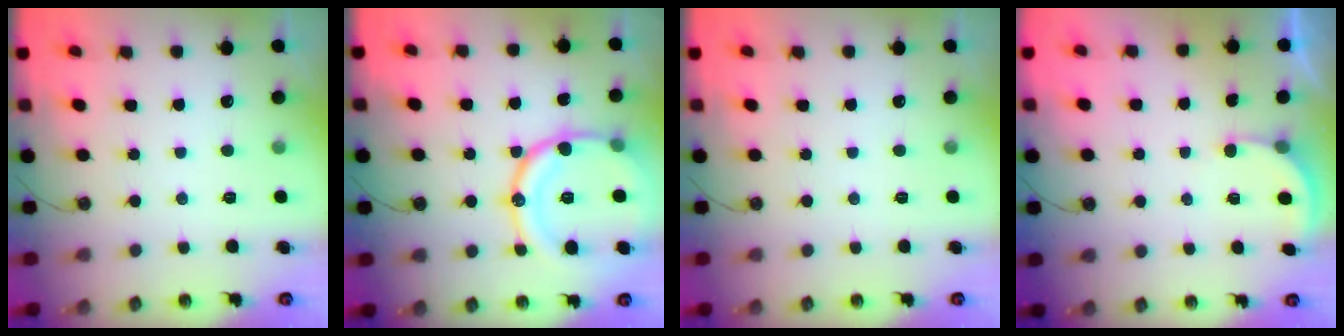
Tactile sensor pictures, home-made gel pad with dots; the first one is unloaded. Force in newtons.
{"total": 18.3, "press": 18.3, "slide": 1.1}
{"total": 0.0}
{"total": 2.4, "press": 2.4, "slide": 0.3}